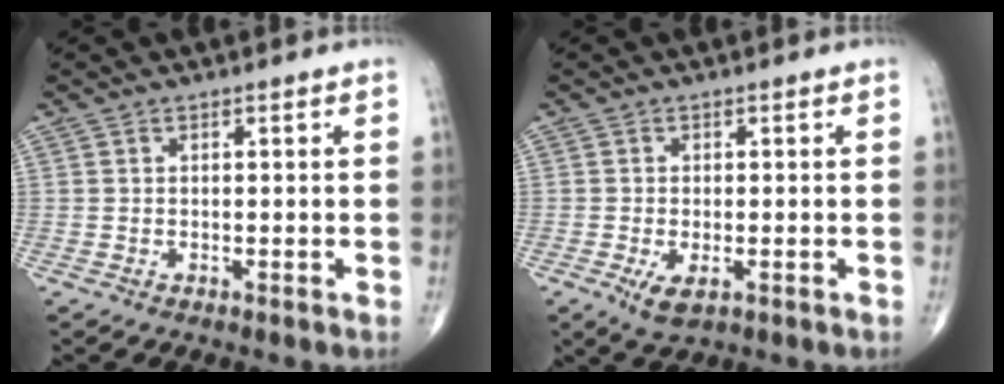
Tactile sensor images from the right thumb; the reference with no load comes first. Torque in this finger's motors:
{"motor_torque": [-0.06, 0.02, 0.29, 0.34, 0.10]}